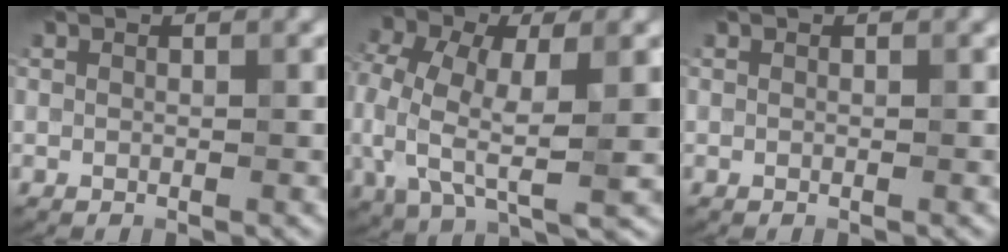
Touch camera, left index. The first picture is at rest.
{"total": 10.0, "force": [-0.5, 5.7, 8.2], "torque": [-0.187, -0.004, -0.012]}
{"total": 0.0}